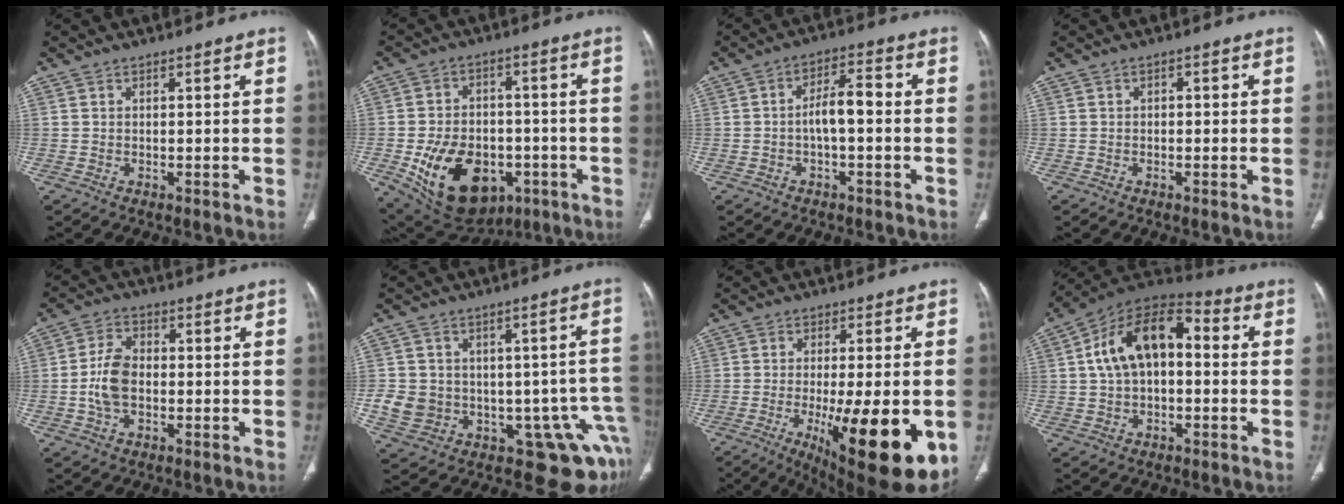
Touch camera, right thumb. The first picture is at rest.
{"total": 19.0, "force": [-6.2, 12.9, 12.5], "torque": [-0.184, 0.015, -0.075]}
{"total": 5.9, "force": [-0.9, 2.5, 5.3], "torque": [-0.088, 0.029, -0.019]}
{"total": 1.0, "force": [-0.2, 0.8, 0.6], "torque": [-0.002, 0.004, -0.007]}
{"total": 7.3, "force": [-1.0, 4.6, 5.5], "torque": [-0.109, 0.014, -0.024]}
{"total": 18.8, "force": [-5.2, 13.5, 12.1], "torque": [-0.148, 0.057, -0.042]}
{"total": 20.7, "force": [-6.1, 5.8, 18.9], "torque": [-0.235, -0.023, -0.069]}
{"total": 15.4, "force": [1.4, 9.2, 12.3], "torque": [-0.195, 0.045, 0.012]}